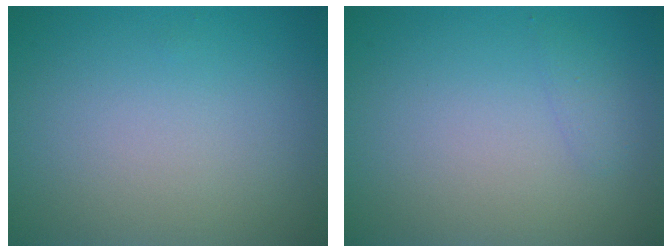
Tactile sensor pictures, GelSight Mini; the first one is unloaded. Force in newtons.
{"total": 0.8, "press": 0.8, "slide": 0.0}